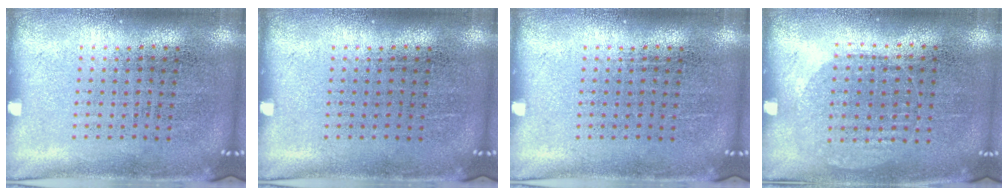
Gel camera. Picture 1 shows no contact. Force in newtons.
{"total": 0.0}
{"total": 0.0}
{"total": 0.6, "press": 0.5, "slide": 0.3}